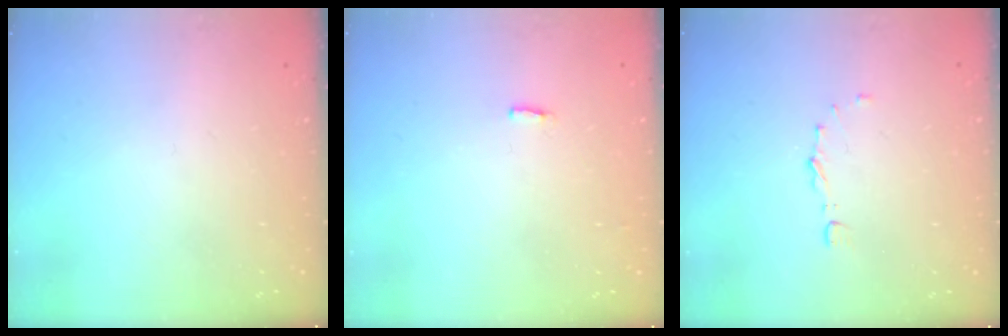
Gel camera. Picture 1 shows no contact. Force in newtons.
{"total": 3.0, "press": 2.9, "slide": 0.5}
{"total": 4.0, "press": 3.9, "slide": 0.7}